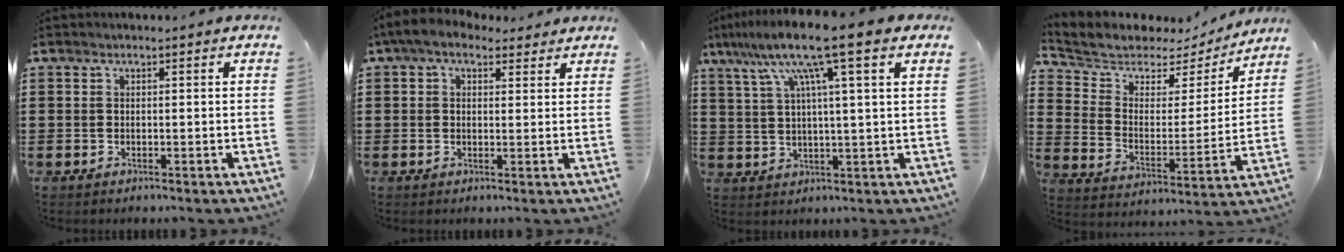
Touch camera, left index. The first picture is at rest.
{"total": 4.1, "force": [2.8, 1.9, 2.3], "torque": [-0.054, 0.000, 0.051]}
{"total": 11.2, "force": [6.5, 0.0, 9.1], "torque": [-0.193, -0.008, 0.108]}
{"total": 5.4, "force": [4.8, 2.4, 0.4], "torque": [-0.048, -0.035, 0.077]}